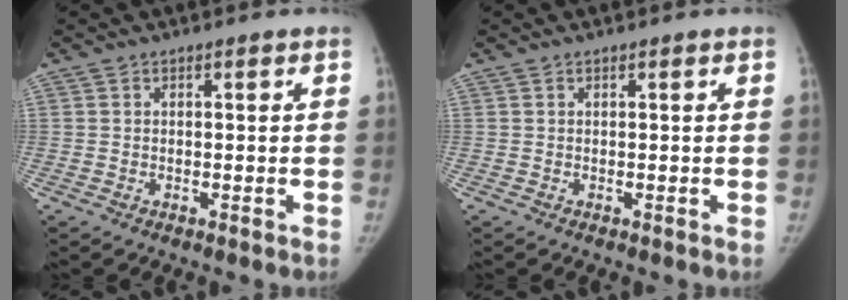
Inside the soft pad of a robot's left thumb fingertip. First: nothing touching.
{"total": 0.0}